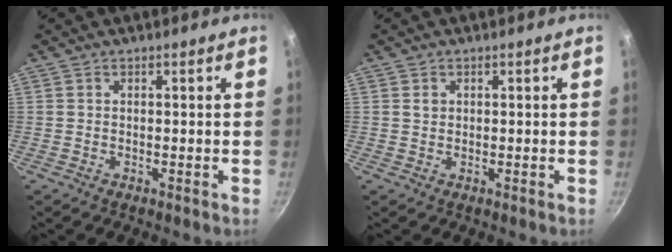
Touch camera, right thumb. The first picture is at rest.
{"total": 1.2, "force": [0.4, 1.0, 0.5], "torque": [-0.006, 0.000, 0.005]}